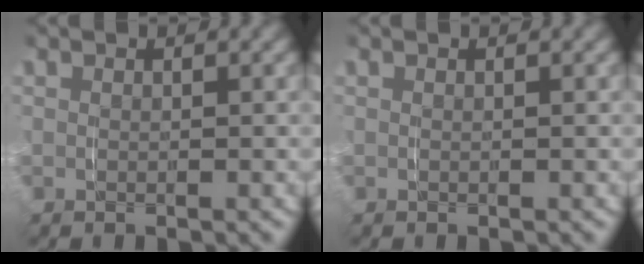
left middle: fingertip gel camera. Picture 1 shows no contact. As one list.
[{"total": 0.0}]